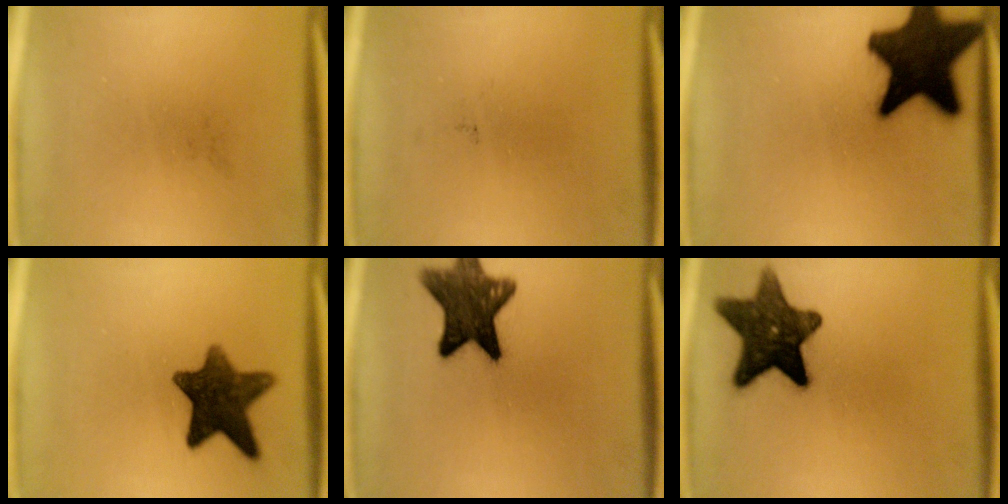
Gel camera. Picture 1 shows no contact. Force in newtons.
{"total": 0.0}
{"total": 19.6}
{"total": 11.7}
{"total": 12.2}
{"total": 13.4}